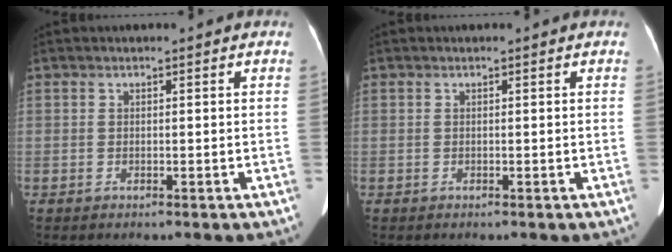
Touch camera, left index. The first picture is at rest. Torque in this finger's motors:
{"motor_torque": [0.00, 0.00, 0.00, 0.00]}